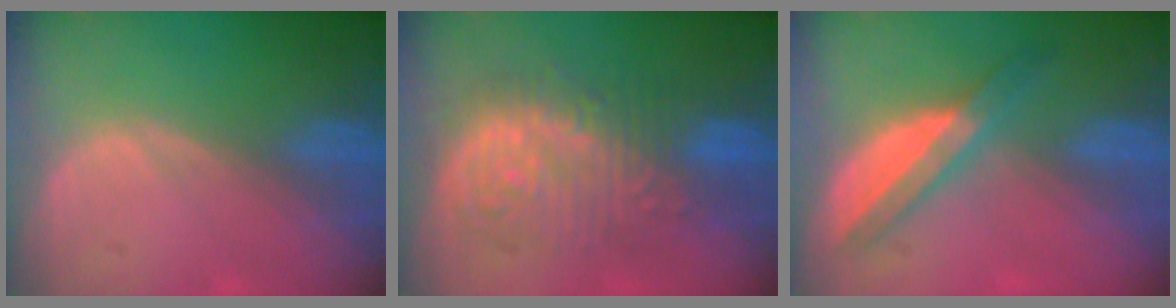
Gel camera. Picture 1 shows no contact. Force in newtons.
{"total": 9.8, "press": 9.8, "slide": 0.4}
{"total": 6.0, "press": 5.2, "slide": 2.9}